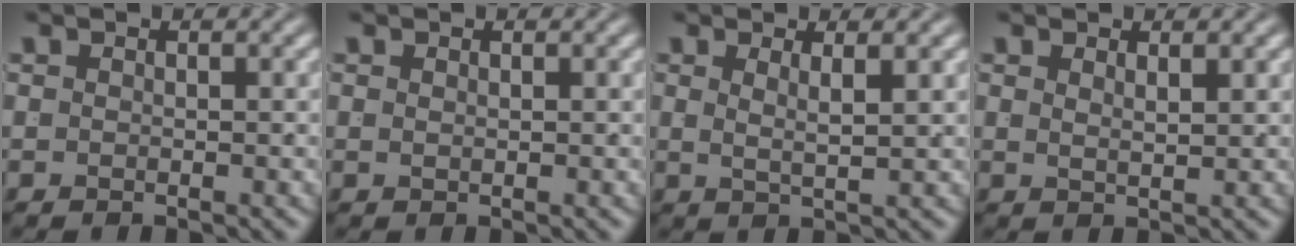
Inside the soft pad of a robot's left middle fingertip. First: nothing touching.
{"total": 0.8, "force": [0.2, -0.8, 0.0], "torque": [0.009, -0.003, 0.009]}
{"total": 1.9, "force": [0.9, -0.7, 1.6], "torque": [-0.022, -0.010, 0.024]}
{"total": 1.5, "force": [0.9, -1.1, 0.5], "torque": [0.000, -0.010, 0.026]}